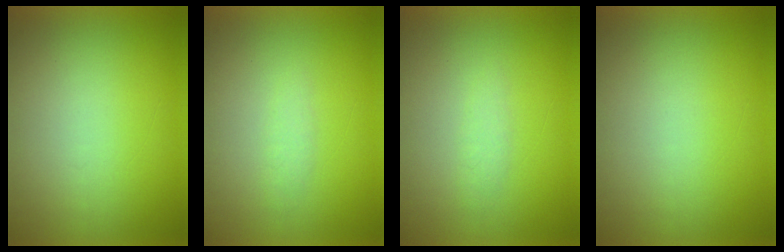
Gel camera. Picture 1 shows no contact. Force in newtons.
{"total": 1.4}
{"total": 1.3}
{"total": 0.0}